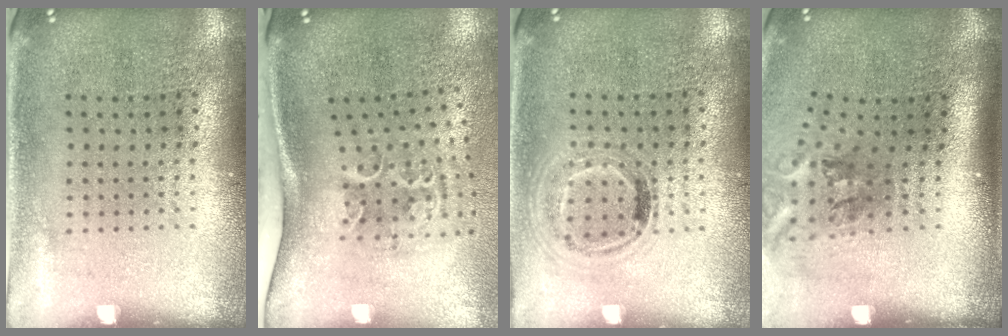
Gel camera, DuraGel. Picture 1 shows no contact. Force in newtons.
{"total": 2.3, "press": 1.4, "slide": 1.9}
{"total": 0.9, "press": 0.9, "slide": 0.3}
{"total": 2.1, "press": 1.3, "slide": 1.6}